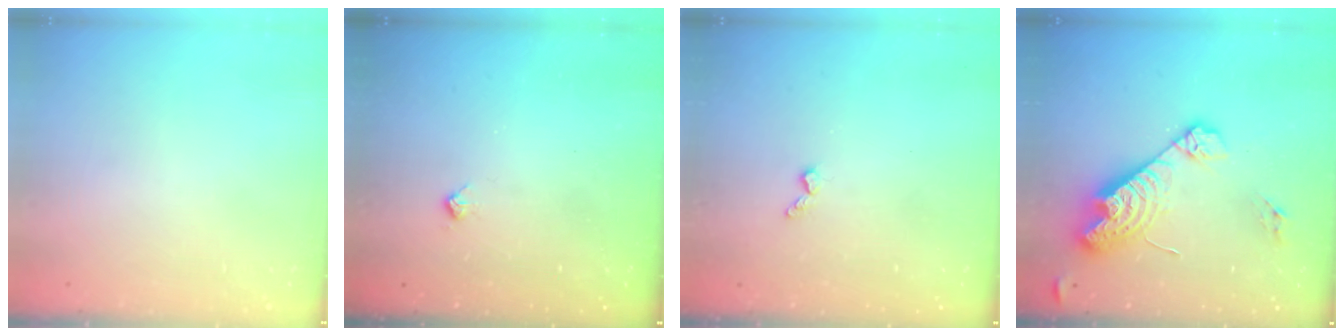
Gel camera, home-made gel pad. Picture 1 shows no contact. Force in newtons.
{"total": 3.4, "press": 3.4, "slide": 0.5}
{"total": 3.3, "press": 3.2, "slide": 0.5}
{"total": 15.9, "press": 15.9, "slide": 1.3}